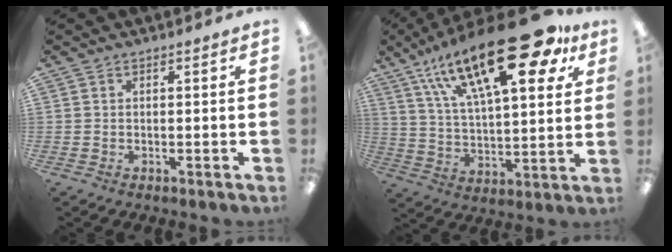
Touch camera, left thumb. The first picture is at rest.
{"total": 28.0, "force": [16.4, 10.5, 20.2], "torque": [-0.317, -0.084, 0.269]}